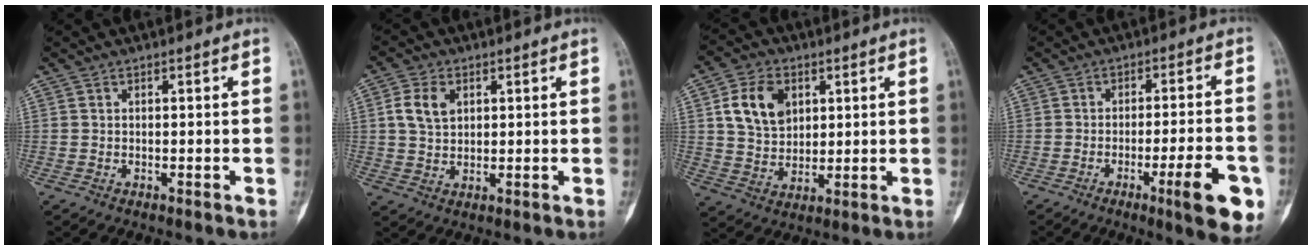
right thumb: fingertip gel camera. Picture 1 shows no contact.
{"total": 5.8, "force": [1.8, 4.0, 3.8], "torque": [-0.067, -0.002, 0.032]}
{"total": 10.2, "force": [3.4, 7.3, 6.3], "torque": [-0.093, -0.009, 0.066]}
{"total": 11.3, "force": [-4.7, 2.0, 10.1], "torque": [-0.128, 0.010, -0.062]}